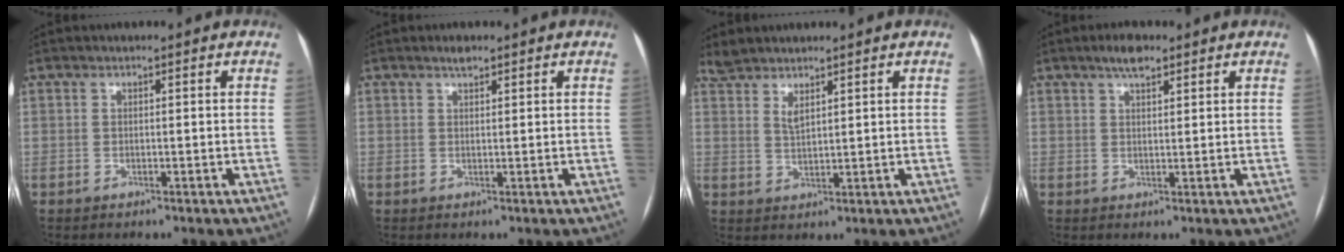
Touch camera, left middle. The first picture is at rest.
{"total": 1.4, "force": [1.1, 0.4, 0.7], "torque": [-0.015, 0.003, 0.020]}
{"total": 3.7, "force": [3.1, 0.8, 1.8], "torque": [-0.050, 0.002, 0.070]}
{"total": 3.5, "force": [2.5, 1.1, 2.2], "torque": [-0.040, 0.007, 0.041]}